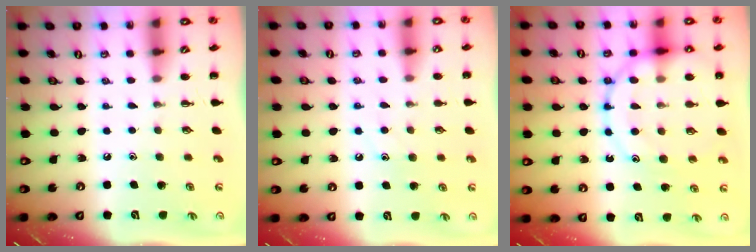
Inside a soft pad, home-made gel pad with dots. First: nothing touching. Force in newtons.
{"total": 7.0, "press": 6.9, "slide": 1.1}
{"total": 19.1, "press": 19.0, "slide": 2.4}